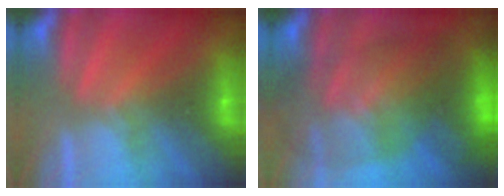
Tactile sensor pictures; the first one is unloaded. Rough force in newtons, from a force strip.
{"total": 9.8}